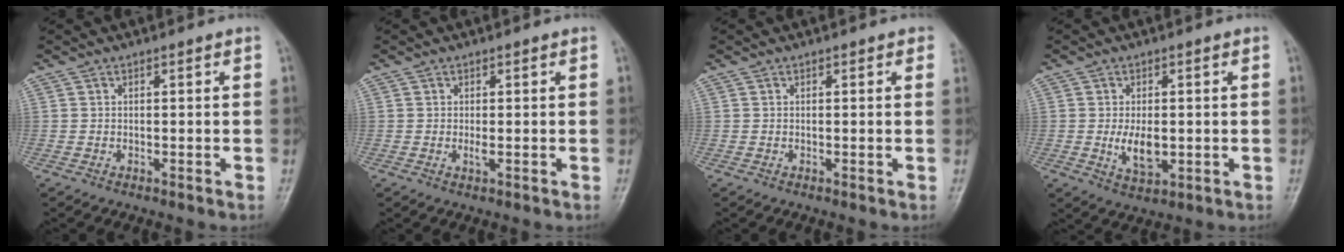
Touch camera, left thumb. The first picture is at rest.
{"total": 1.3, "force": [-0.1, 0.3, 1.2], "torque": [-0.023, -0.001, 0.001]}
{"total": 0.9, "force": [0.6, 0.4, 0.7], "torque": [-0.002, 0.001, 0.001]}
{"total": 5.7, "force": [-0.5, 3.0, 4.9], "torque": [-0.079, -0.010, -0.002]}